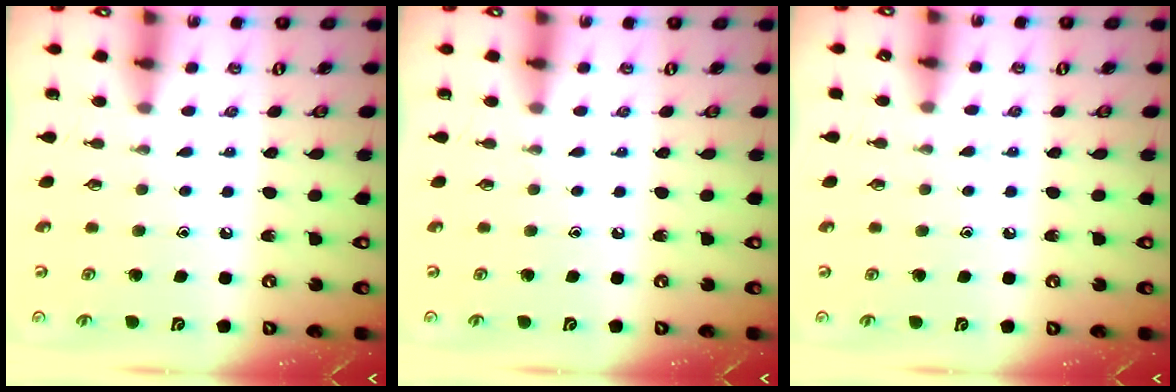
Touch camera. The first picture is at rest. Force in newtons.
{"total": 0.0}
{"total": 4.5, "press": 4.4, "slide": 0.7}